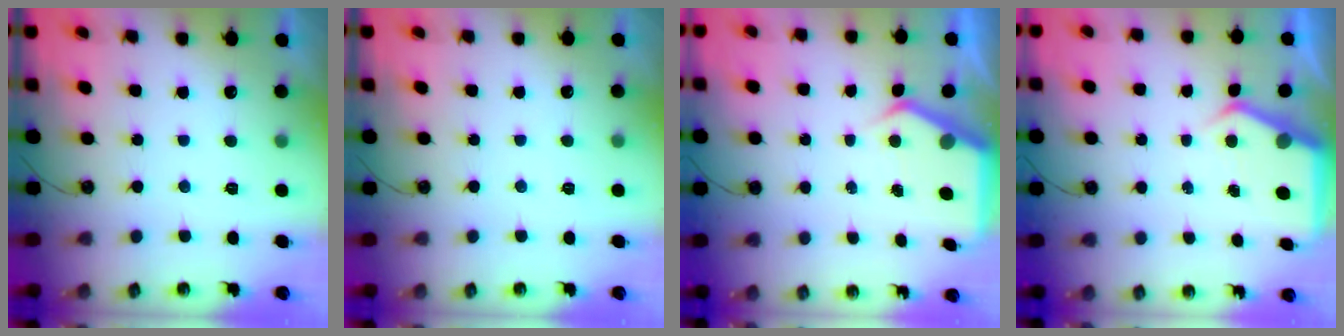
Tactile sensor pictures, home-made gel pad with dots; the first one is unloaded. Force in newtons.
{"total": 1.7, "press": 1.7, "slide": 0.3}
{"total": 4.4, "press": 4.4, "slide": 0.4}
{"total": 4.3, "press": 4.2, "slide": 0.6}